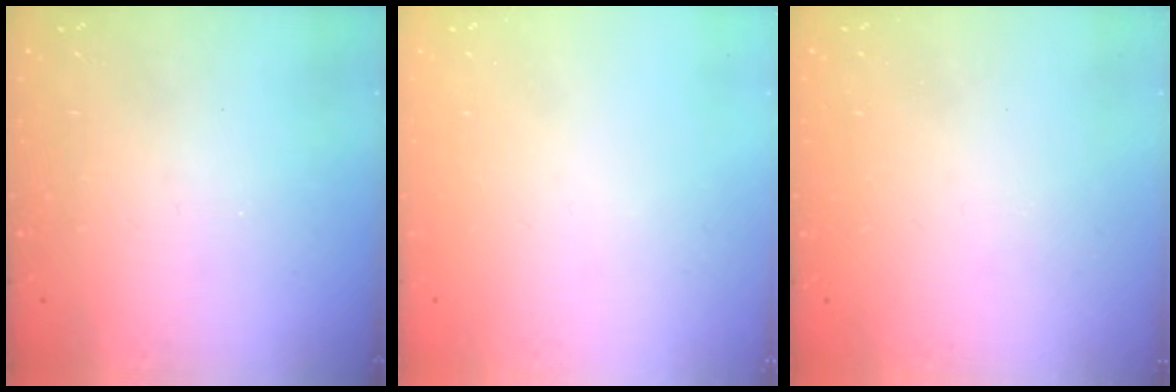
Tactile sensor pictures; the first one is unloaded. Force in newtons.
{"total": 0.0}
{"total": 0.7, "press": 0.6, "slide": 0.4}